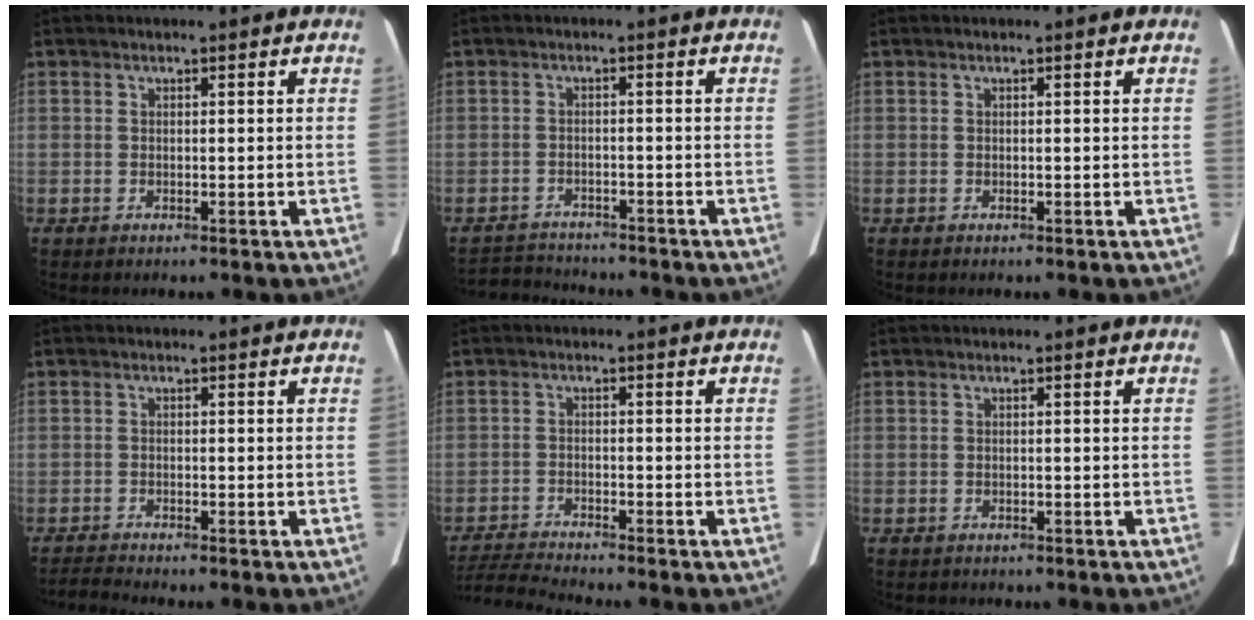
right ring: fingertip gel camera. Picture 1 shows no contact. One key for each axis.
{"total": 6.1, "fx": -6.0, "fy": 0.7, "fz": 0.6, "tx": -0.017, "ty": -0.004, "tz": -0.094}
{"total": 0.0}
{"total": 2.2, "fx": -2.0, "fy": -0.9, "fz": 0.0, "tx": -0.014, "ty": -0.017, "tz": -0.041}
{"total": 5.6, "fx": -5.3, "fy": -1.8, "fz": 0.5, "tx": -0.020, "ty": -0.013, "tz": -0.099}
{"total": 0.7, "fx": -0.6, "fy": 0.4, "fz": 0.1, "tx": -0.012, "ty": 0.001, "tz": -0.008}